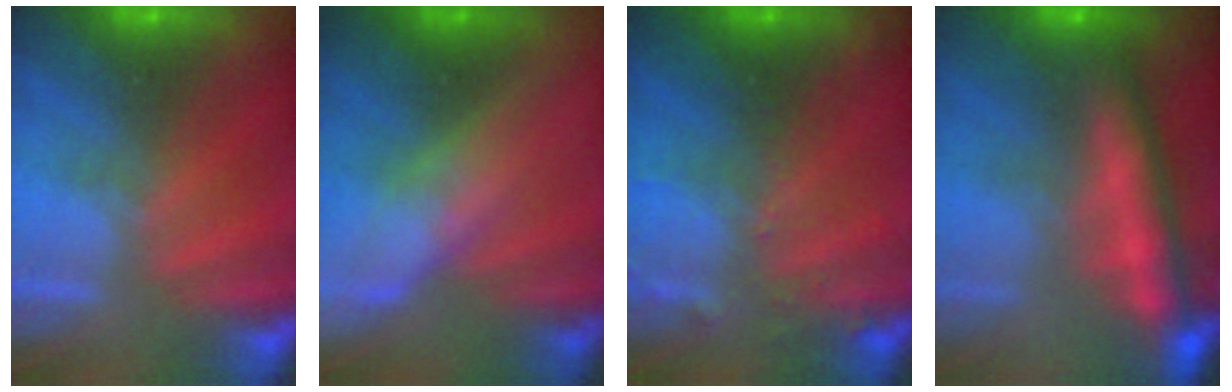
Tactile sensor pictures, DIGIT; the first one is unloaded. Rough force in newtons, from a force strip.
{"total": 2.8}
{"total": 2.9}
{"total": 7.0}